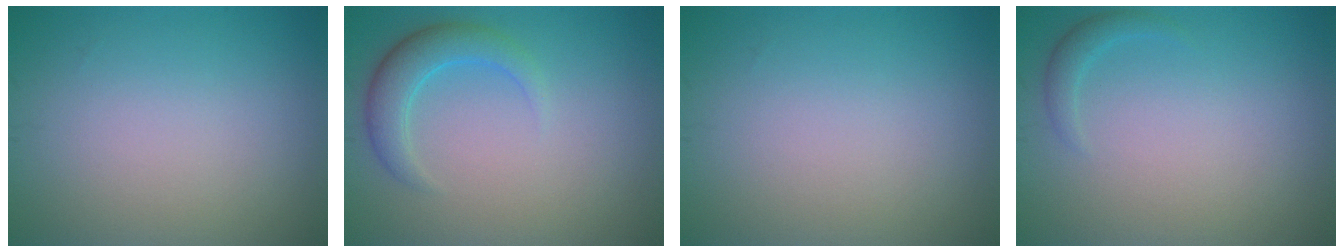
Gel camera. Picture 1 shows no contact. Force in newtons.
{"total": 3.3, "press": 3.3, "slide": 0.5}
{"total": 0.0}
{"total": 1.2, "press": 1.2, "slide": 0.1}